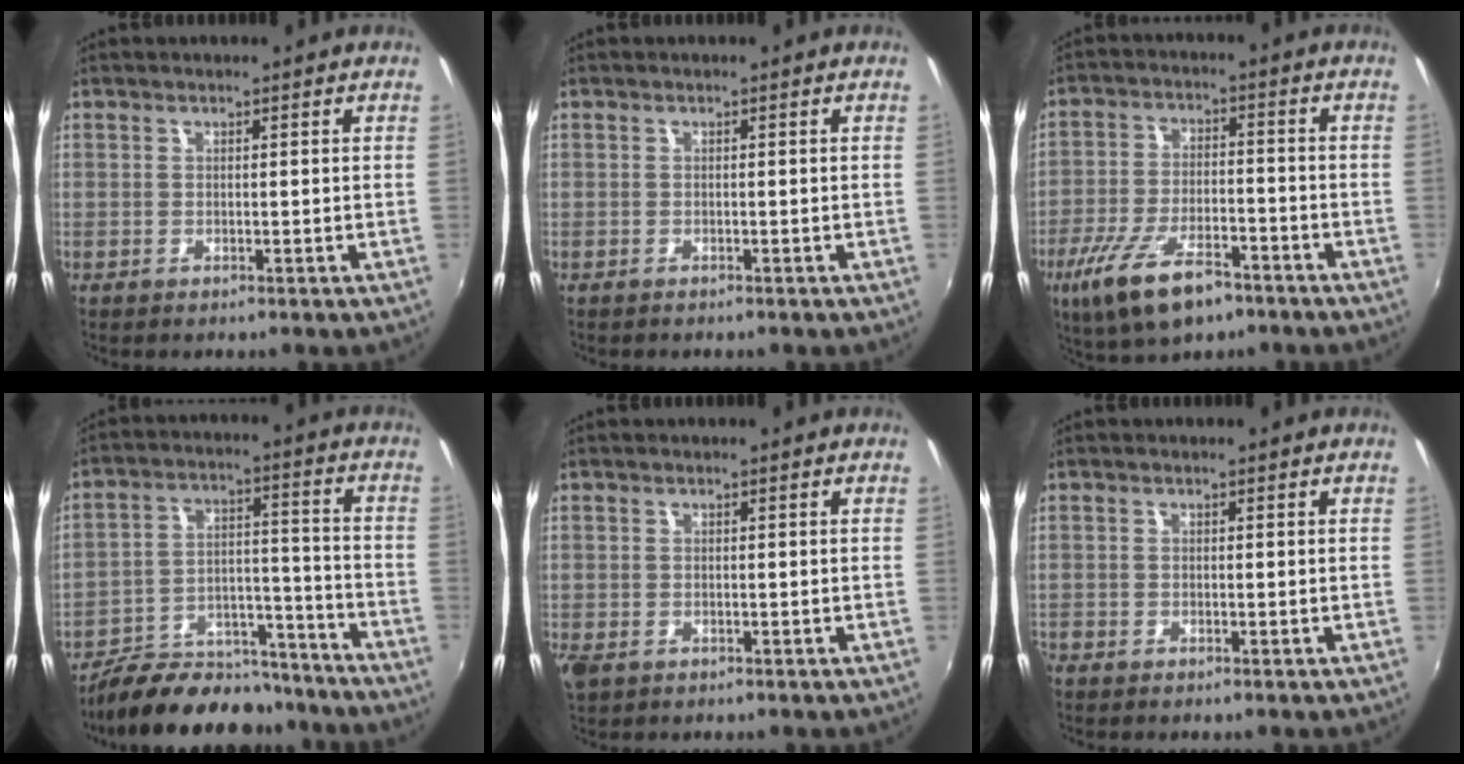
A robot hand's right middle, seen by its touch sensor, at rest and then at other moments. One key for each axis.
{"total": 0.5, "fx": -0.5, "fy": 0.2, "fz": 0.1, "tx": -0.002, "ty": -0.003, "tz": -0.008}
{"total": 14.1, "fx": -8.7, "fy": 5.5, "fz": 9.6, "tx": -0.208, "ty": -0.032, "tz": -0.156}
{"total": 18.5, "fx": -15.7, "fy": 7.1, "fz": 6.6, "tx": -0.131, "ty": 0.030, "tz": -0.225}
{"total": 2.6, "fx": -1.3, "fy": 1.6, "fz": 1.5, "tx": -0.032, "ty": -0.010, "tz": -0.023}
{"total": 0.7, "fx": -0.7, "fy": 0.1, "fz": 0.2, "tx": -0.005, "ty": -0.004, "tz": -0.017}